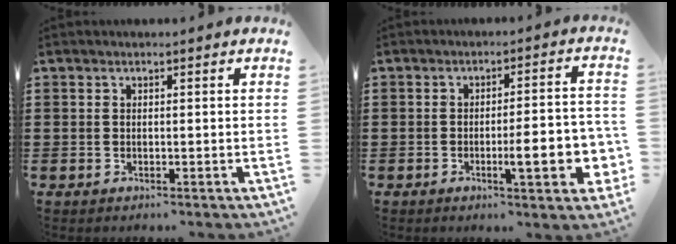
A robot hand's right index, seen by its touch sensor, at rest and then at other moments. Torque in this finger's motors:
{"motor_torque": [0.25, 0.06, 0.33, 0.04]}